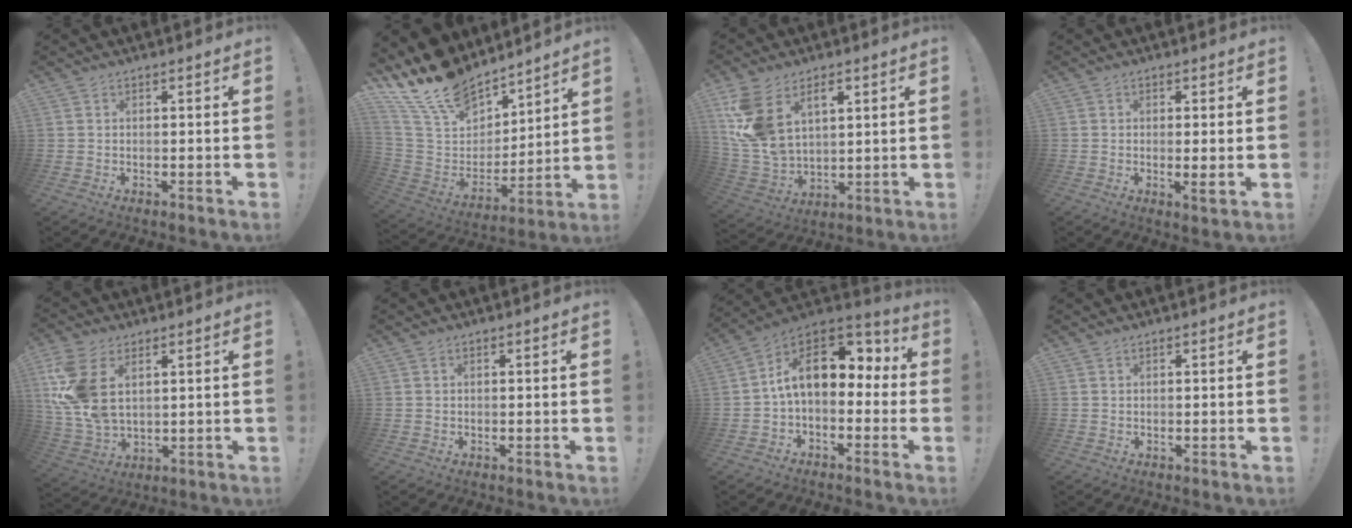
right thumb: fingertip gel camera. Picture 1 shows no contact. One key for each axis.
{"total": 19.7, "fx": 14.9, "fy": 10.1, "fz": 8.0, "tx": -0.169, "ty": -0.100, "tz": 0.283}
{"total": 14.4, "fx": 7.1, "fy": 8.7, "fz": 8.9, "tx": -0.196, "ty": -0.038, "tz": 0.135}
{"total": 3.3, "fx": -0.2, "fy": 0.1, "fz": 3.3, "tx": -0.040, "ty": -0.015, "tz": -0.004}
{"total": 14.1, "fx": 5.0, "fy": 8.3, "fz": 10.2, "tx": -0.214, "ty": -0.018, "tz": 0.098}
{"total": 0.0}
{"total": 15.4, "fx": 3.0, "fy": 9.5, "fz": 11.8, "tx": -0.175, "ty": -0.001, "tz": 0.057}
{"total": 0.0}